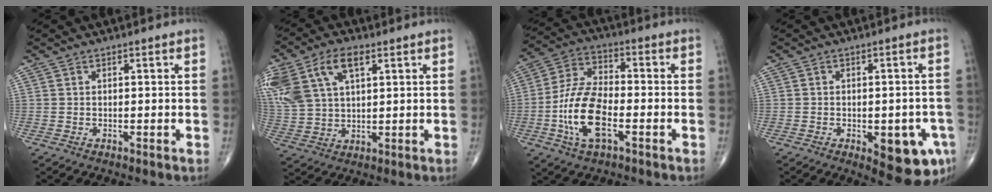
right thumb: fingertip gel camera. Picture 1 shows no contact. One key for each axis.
{"total": 17.0, "fx": 7.3, "fy": 9.5, "fz": 12.0, "tx": -0.277, "ty": 0.012, "tz": 0.145}
{"total": 13.5, "fx": -4.0, "fy": 6.3, "fz": 11.3, "tx": -0.227, "ty": 0.022, "tz": -0.080}
{"total": 10.7, "fx": -4.0, "fy": 4.4, "fz": 8.9, "tx": -0.086, "ty": 0.010, "tz": -0.040}